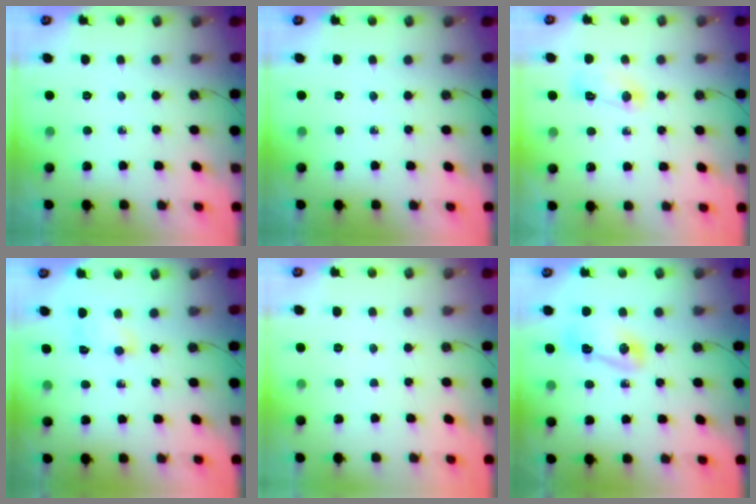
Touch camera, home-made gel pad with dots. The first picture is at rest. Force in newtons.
{"total": 0.0}
{"total": 5.5, "press": 5.4, "slide": 0.7}
{"total": 4.1, "press": 4.0, "slide": 1.0}
{"total": 4.9, "press": 2.9, "slide": 4.0}
{"total": 6.1, "press": 6.1, "slide": 0.4}